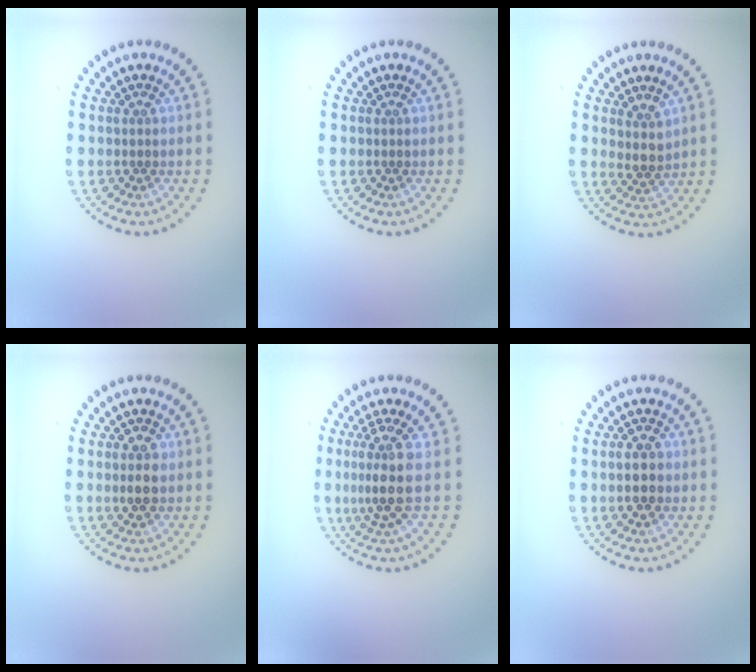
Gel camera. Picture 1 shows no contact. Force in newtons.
{"total": 0.0}
{"total": 2.0, "press": 1.6, "slide": 1.3}
{"total": 2.1, "press": 2.1, "slide": 0.2}
{"total": 3.8, "press": 2.9, "slide": 2.5}
{"total": 2.7, "press": 2.6, "slide": 0.3}